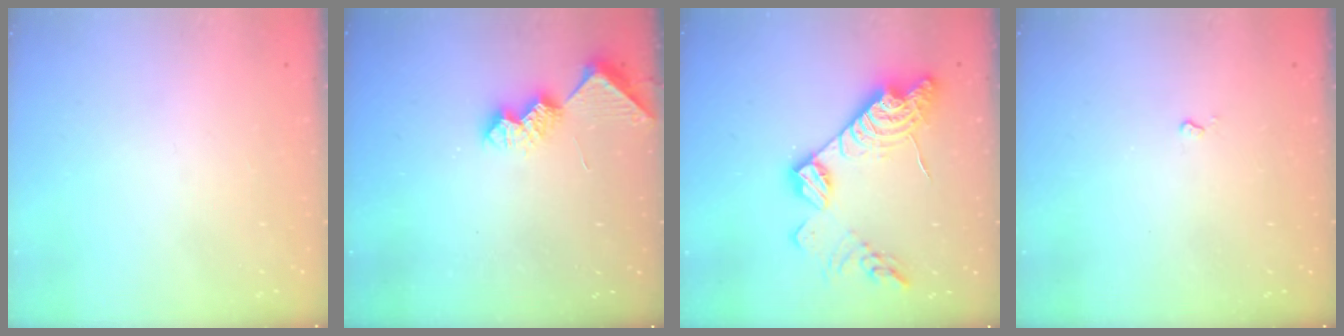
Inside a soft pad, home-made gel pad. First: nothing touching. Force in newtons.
{"total": 7.5, "press": 7.5, "slide": 0.6}
{"total": 18.8, "press": 18.8, "slide": 1.4}
{"total": 2.4, "press": 2.4, "slide": 0.4}